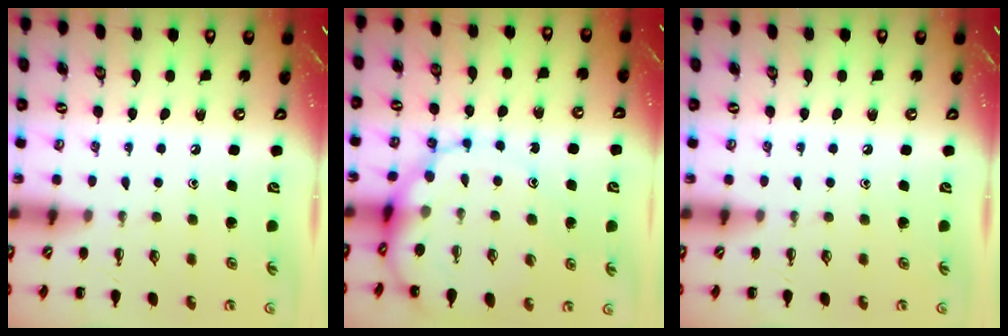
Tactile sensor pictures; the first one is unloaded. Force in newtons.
{"total": 11.9, "press": 11.6, "slide": 2.5}
{"total": 0.0}